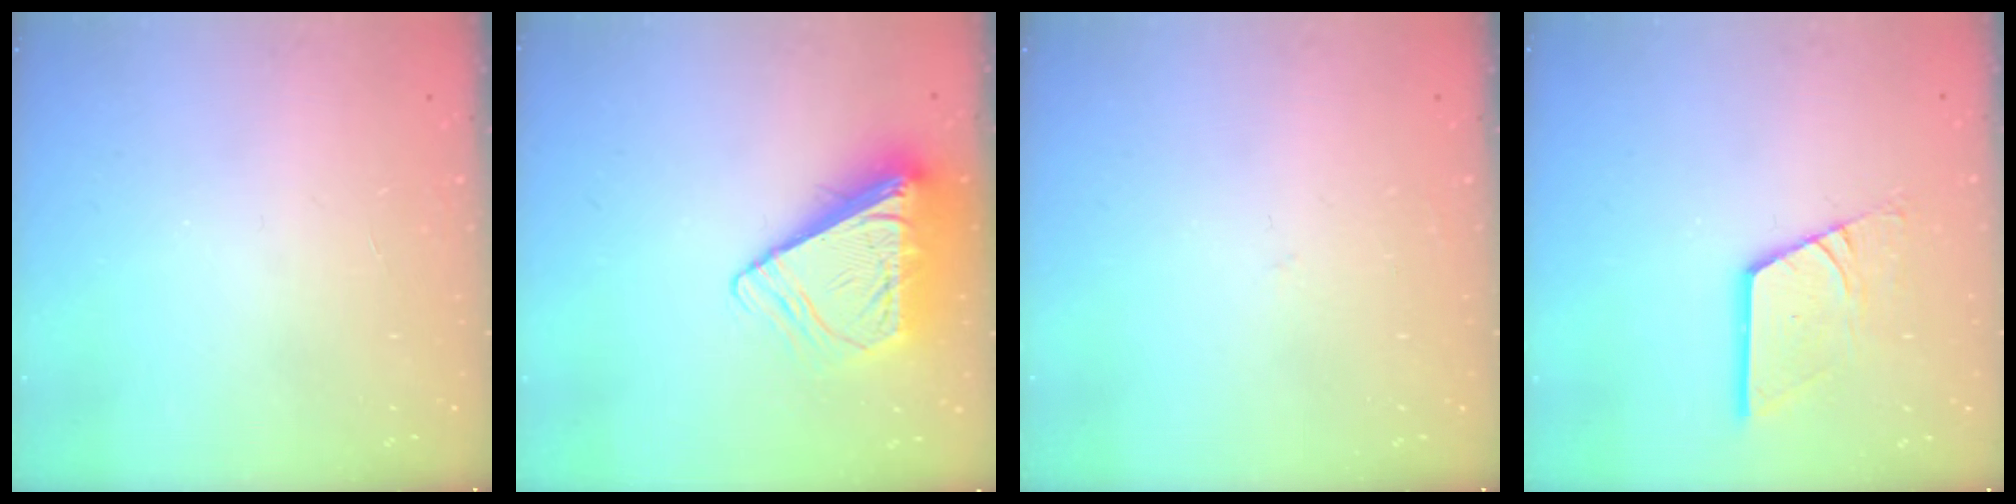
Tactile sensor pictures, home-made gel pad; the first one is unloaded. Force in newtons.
{"total": 9.8, "press": 9.7, "slide": 1.4}
{"total": 2.6, "press": 2.6, "slide": 0.2}
{"total": 12.6, "press": 12.5, "slide": 1.3}